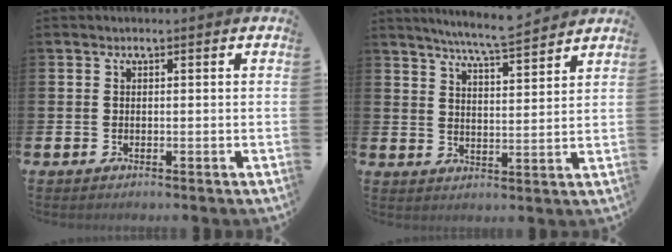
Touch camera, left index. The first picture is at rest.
{"total": 6.7, "force": [6.5, -0.5, 1.6], "torque": [-0.049, -0.037, 0.115]}